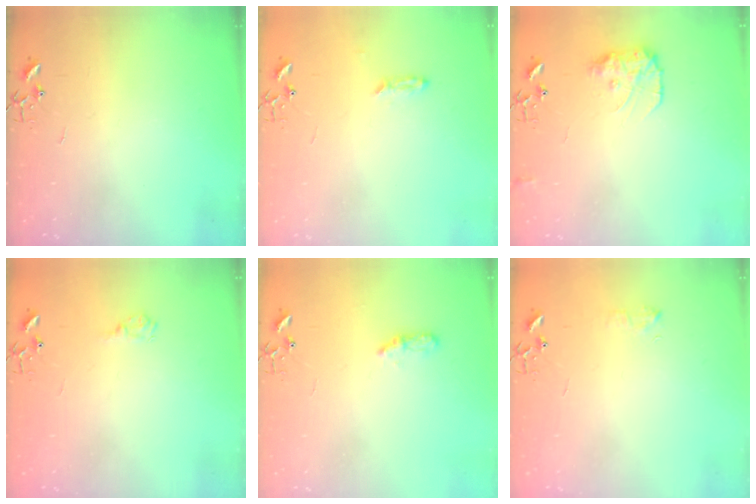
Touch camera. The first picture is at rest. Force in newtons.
{"total": 2.3, "press": 2.2, "slide": 0.4}
{"total": 10.8, "press": 10.8, "slide": 0.4}
{"total": 6.8, "press": 6.8, "slide": 0.9}
{"total": 4.9, "press": 4.8, "slide": 0.6}
{"total": 6.0, "press": 6.0, "slide": 0.6}